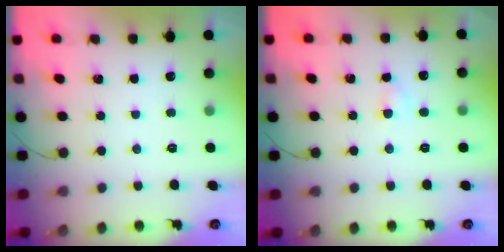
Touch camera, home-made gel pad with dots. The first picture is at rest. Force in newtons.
{"total": 2.9, "press": 2.7, "slide": 1.0}